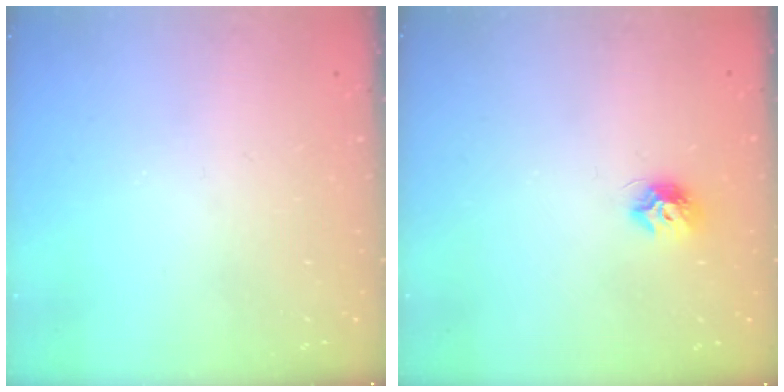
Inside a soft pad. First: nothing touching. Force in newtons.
{"total": 7.4, "press": 7.4, "slide": 0.2}